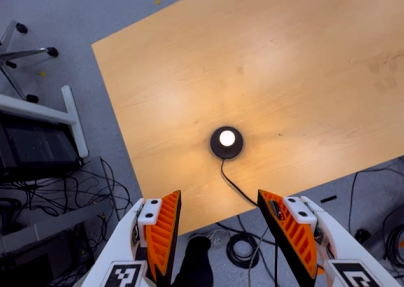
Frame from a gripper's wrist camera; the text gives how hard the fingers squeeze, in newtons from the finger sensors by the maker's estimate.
{"total": 0.0}